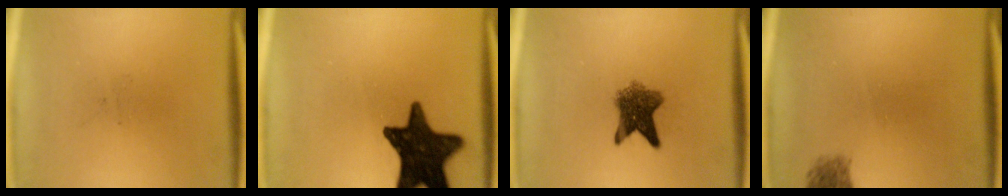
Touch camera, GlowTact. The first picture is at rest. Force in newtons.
{"total": 16.0}
{"total": 6.3}
{"total": 1.8}